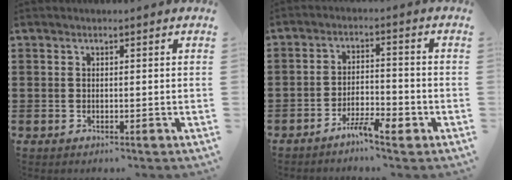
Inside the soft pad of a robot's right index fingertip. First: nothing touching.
{"total": 4.6, "force": [-3.4, 1.2, 2.9], "torque": [-0.053, 0.009, -0.064]}